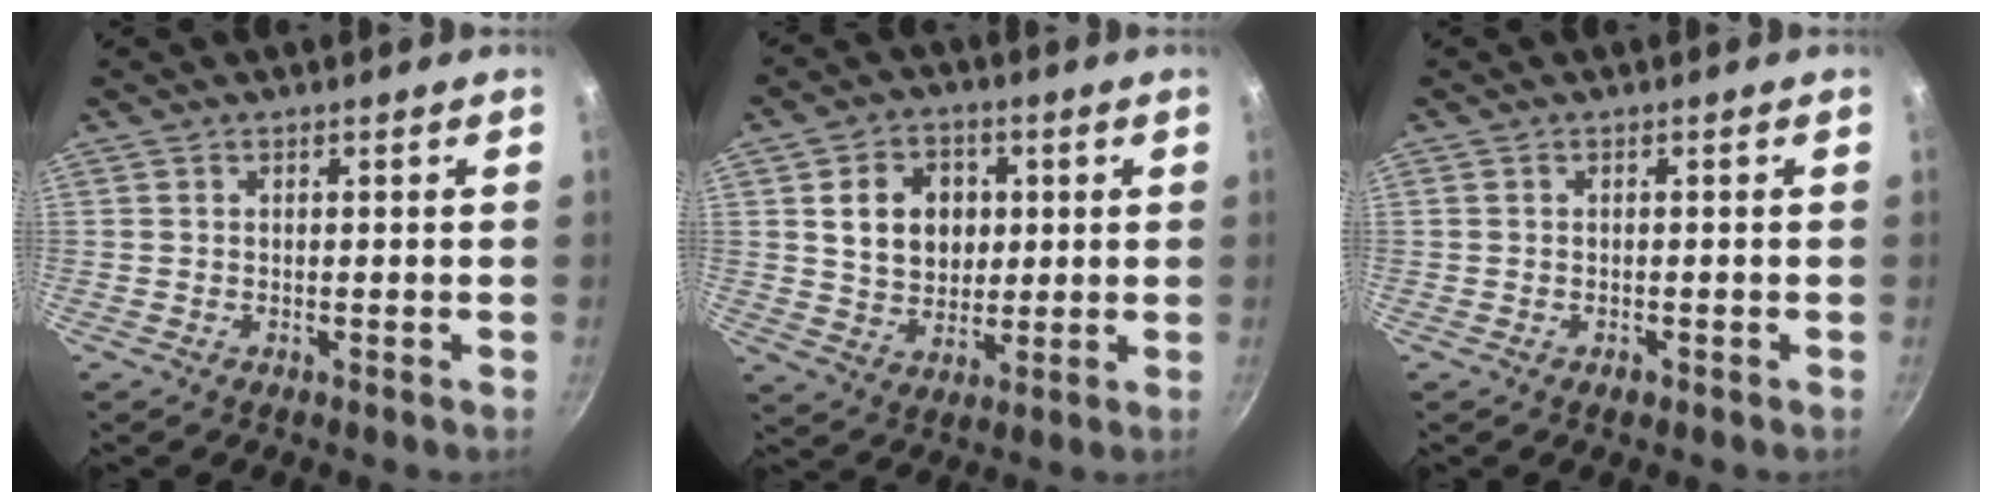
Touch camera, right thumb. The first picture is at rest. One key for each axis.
{"total": 11.3, "fx": 2.3, "fy": 9.0, "fz": 6.4, "tx": -0.076, "ty": -0.003, "tz": 0.039}
{"total": 1.0, "fx": -0.6, "fy": 0.6, "fz": 0.5, "tx": -0.009, "ty": 0.004, "tz": -0.008}